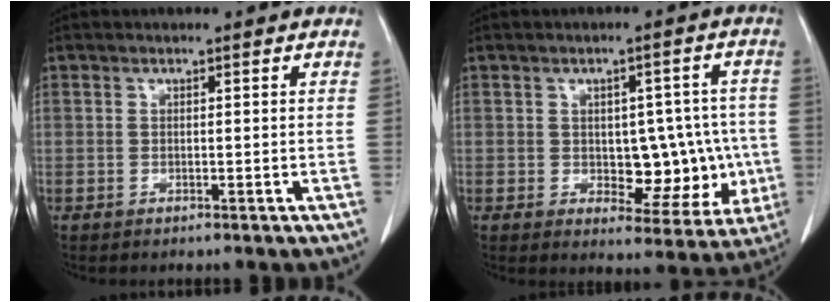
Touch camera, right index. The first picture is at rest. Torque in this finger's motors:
{"motor_torque": [0.09, 0.26, 0.07, 0.01]}